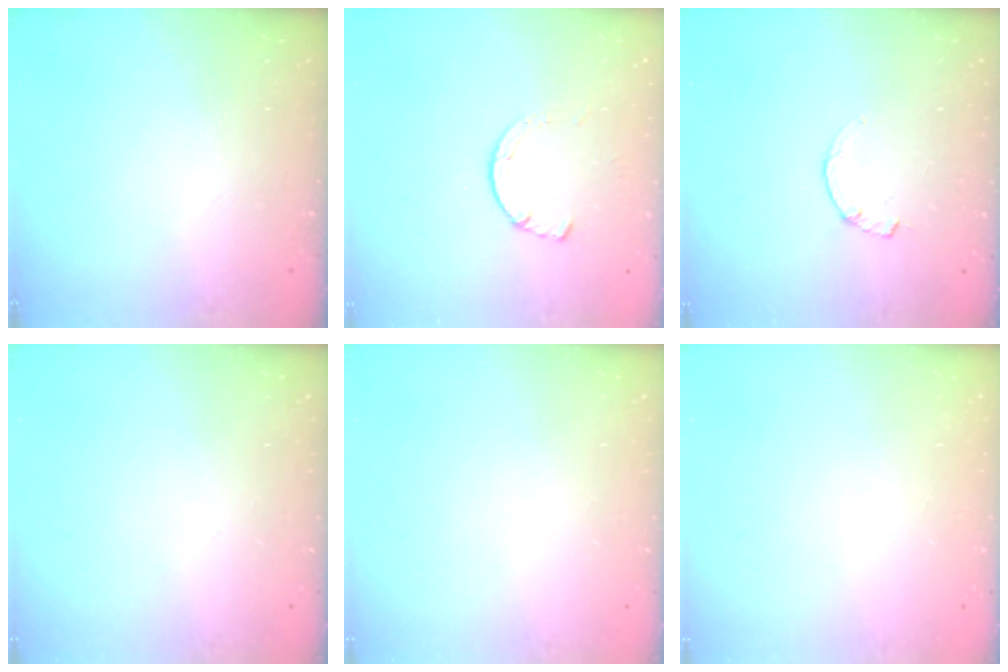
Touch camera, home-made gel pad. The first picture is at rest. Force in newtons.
{"total": 1.2, "press": 1.2, "slide": 0.3}
{"total": 2.2, "press": 2.2, "slide": 0.2}
{"total": 0.0}
{"total": 0.0}
{"total": 2.4, "press": 2.4, "slide": 0.2}